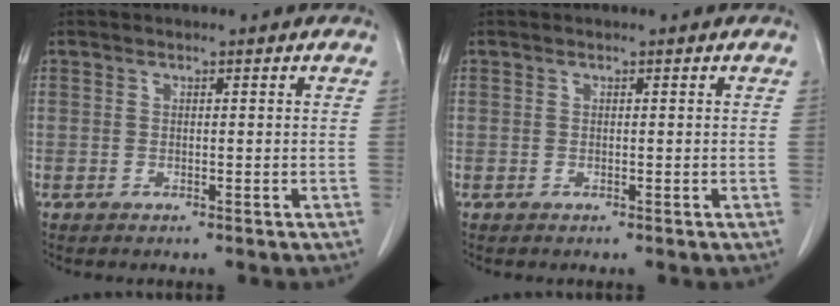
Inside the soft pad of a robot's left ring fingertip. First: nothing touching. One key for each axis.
{"total": 0.0}